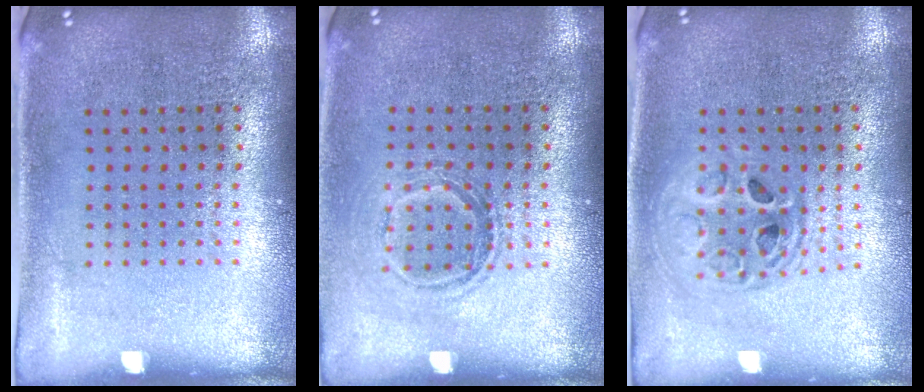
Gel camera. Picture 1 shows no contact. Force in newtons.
{"total": 1.1, "press": 1.0, "slide": 0.6}
{"total": 1.6, "press": 1.4, "slide": 0.8}